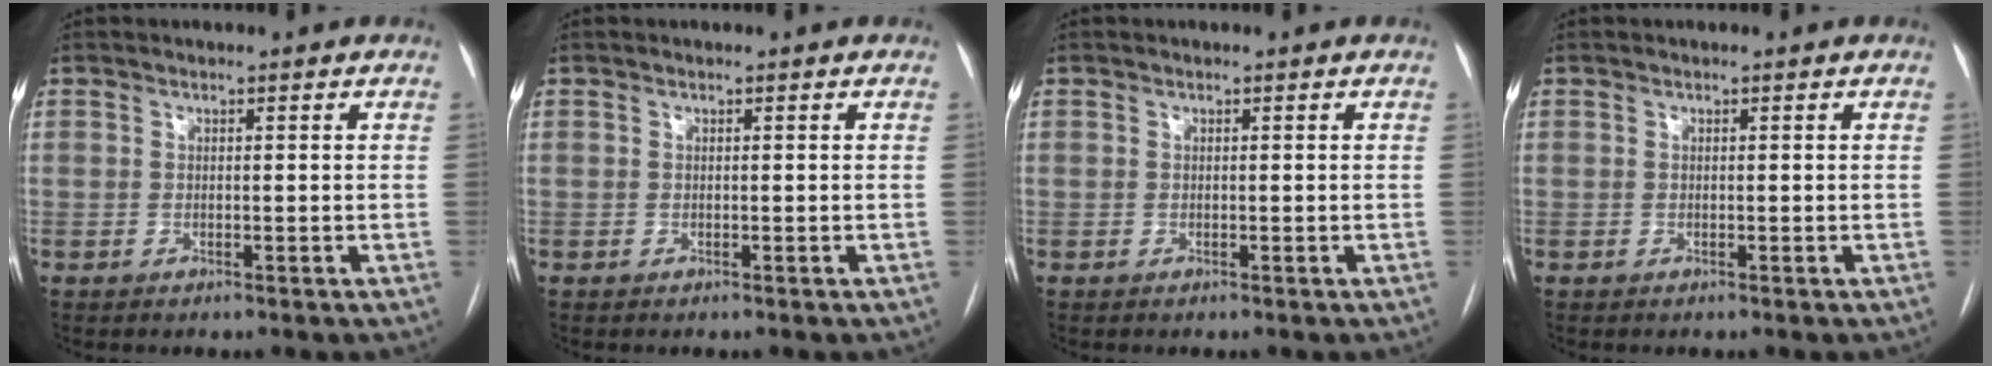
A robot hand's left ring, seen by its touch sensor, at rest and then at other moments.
{"total": 0.0}
{"total": 0.0}
{"total": 0.0}